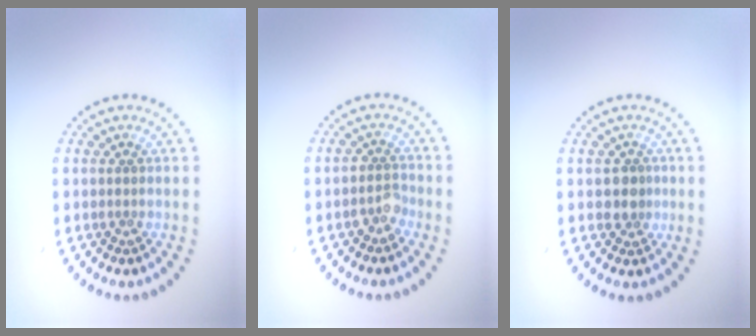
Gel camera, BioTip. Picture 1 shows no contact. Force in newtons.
{"total": 1.7, "press": 1.4, "slide": 1.0}
{"total": 2.0, "press": 1.8, "slide": 1.1}